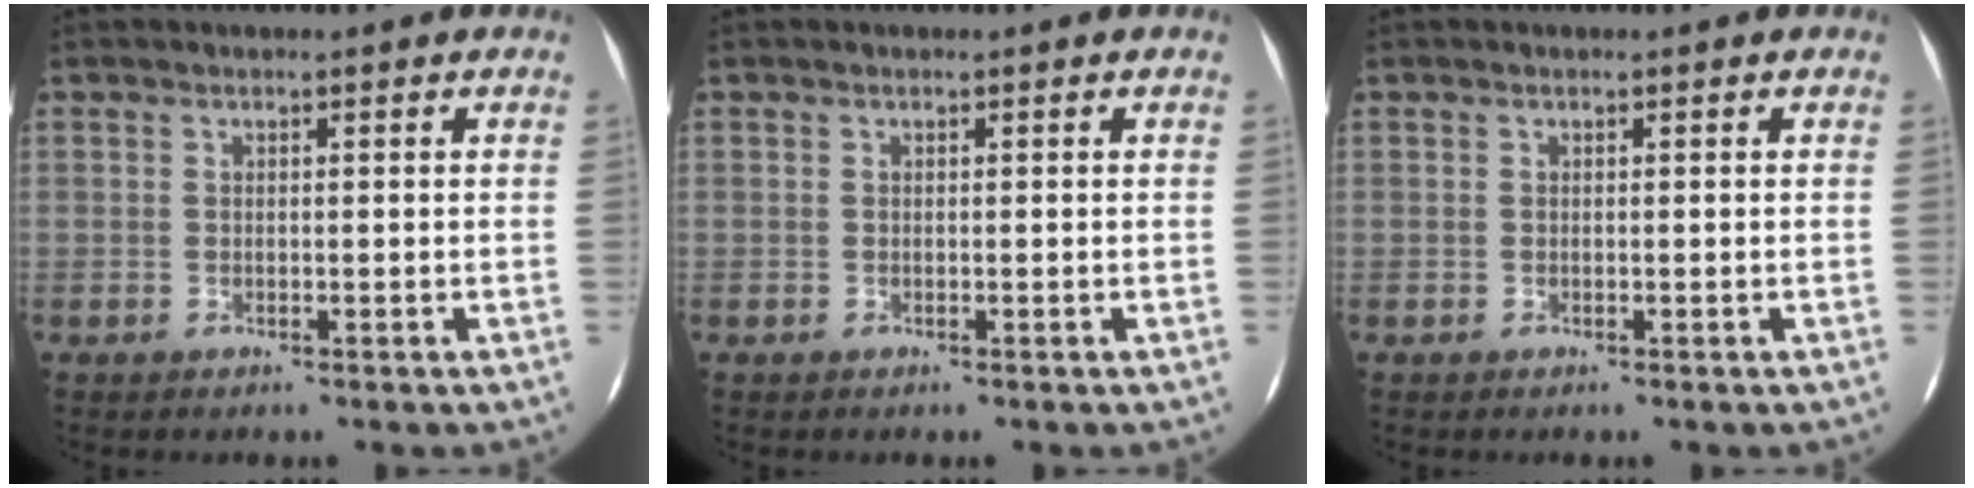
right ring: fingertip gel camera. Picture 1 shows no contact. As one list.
[{"total": 0.0}, {"total": 0.0}]